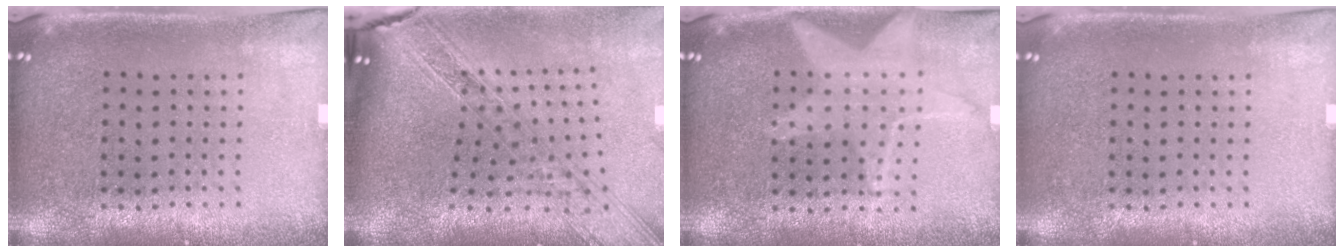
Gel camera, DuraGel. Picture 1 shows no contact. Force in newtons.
{"total": 2.8, "press": 2.2, "slide": 1.7}
{"total": 1.1, "press": 1.1, "slide": 0.1}
{"total": 0.0}